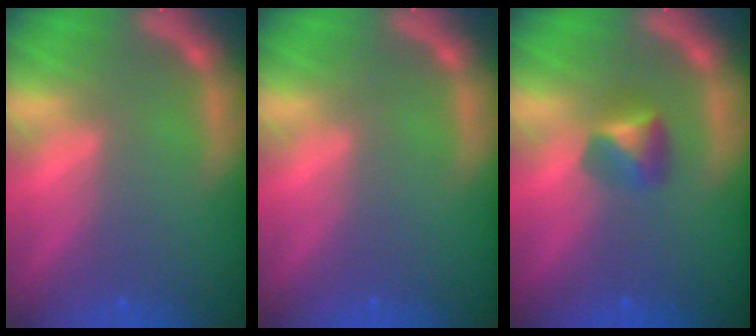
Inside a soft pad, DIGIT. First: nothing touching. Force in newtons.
{"total": 0.0}
{"total": 2.4}